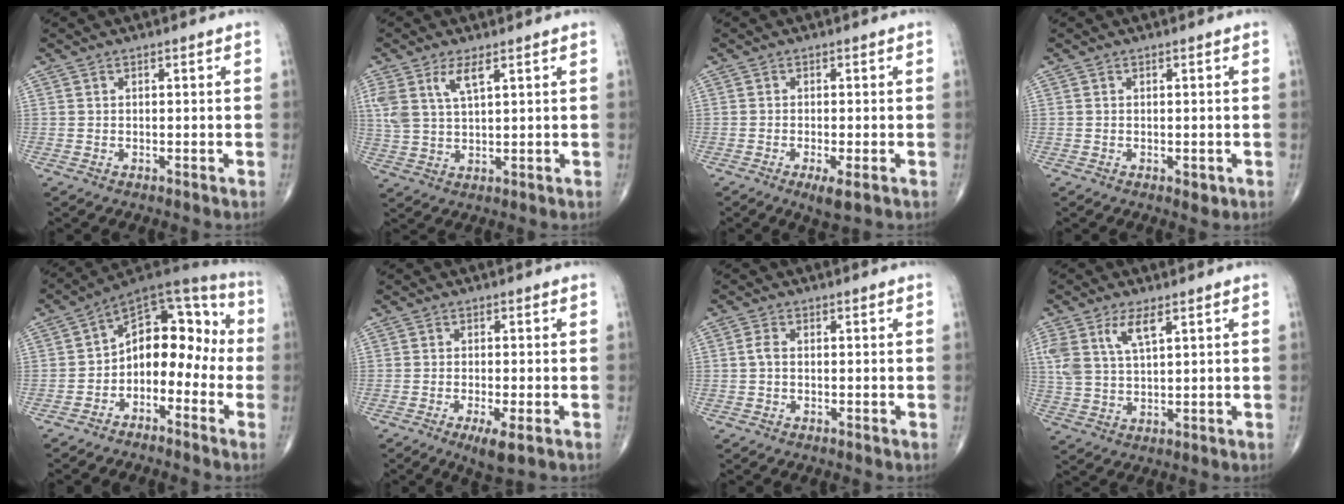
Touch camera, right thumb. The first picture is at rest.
{"total": 6.1, "force": [3.1, 2.2, 4.8], "torque": [-0.107, -0.008, 0.068]}
{"total": 3.3, "force": [-1.5, 0.6, 2.9], "torque": [-0.052, -0.009, -0.026]}
{"total": 1.3, "force": [-0.3, 0.7, 1.0], "torque": [-0.006, -0.002, -0.001]}
{"total": 13.6, "force": [-3.1, 9.0, 9.6], "torque": [-0.096, 0.082, -0.065]}
{"total": 4.5, "force": [-2.1, 0.9, 3.9], "torque": [-0.069, -0.011, -0.035]}
{"total": 1.6, "force": [-0.1, 0.9, 1.3], "torque": [-0.025, 0.002, -0.005]}
{"total": 7.1, "force": [3.4, 2.8, 5.5], "torque": [-0.122, -0.007, 0.074]}